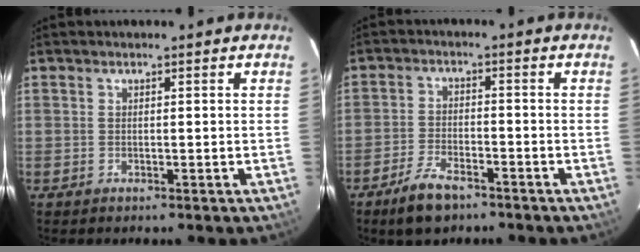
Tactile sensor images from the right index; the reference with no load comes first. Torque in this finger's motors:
{"motor_torque": [0.40, -0.45, 0.27, 0.02]}